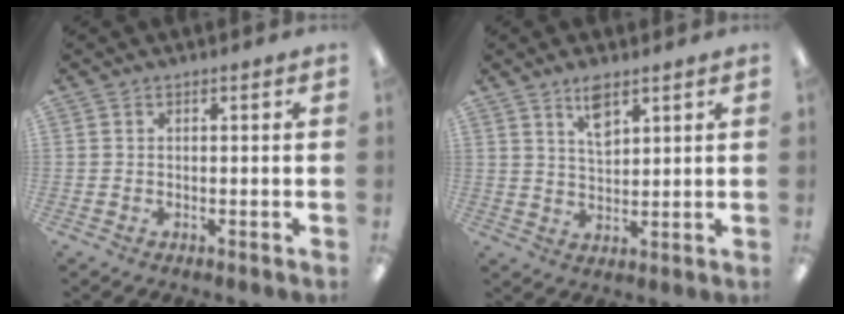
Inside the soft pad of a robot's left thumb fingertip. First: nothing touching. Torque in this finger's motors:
{"motor_torque": [-0.09, -0.02, 0.05, -0.08, -0.03]}